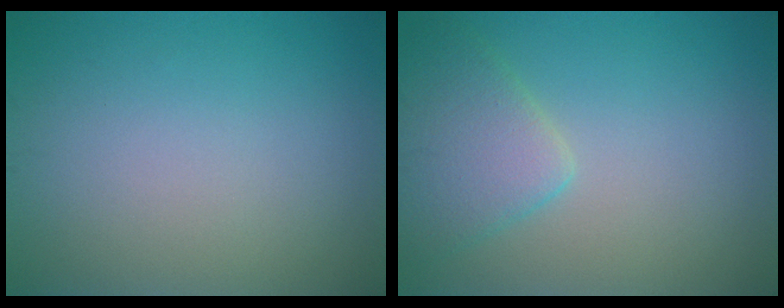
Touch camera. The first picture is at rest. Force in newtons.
{"total": 3.9, "press": 3.9, "slide": 0.4}